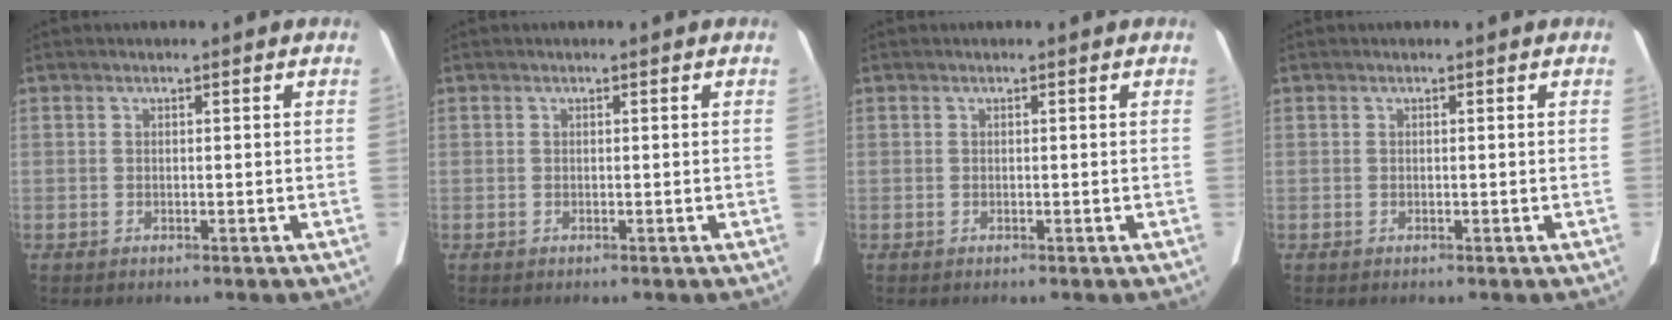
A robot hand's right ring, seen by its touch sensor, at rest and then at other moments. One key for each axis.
{"total": 0.0}
{"total": 0.0}
{"total": 0.0}